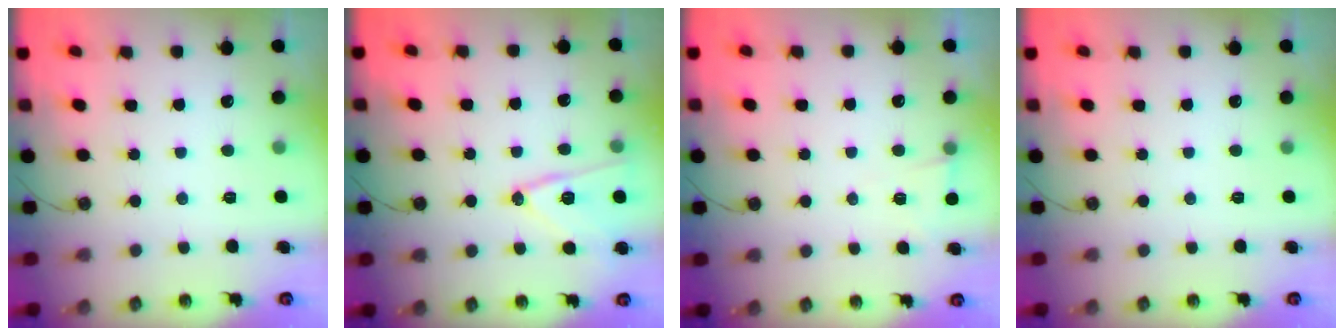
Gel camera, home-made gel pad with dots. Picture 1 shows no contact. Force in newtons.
{"total": 13.2, "press": 13.1, "slide": 1.4}
{"total": 3.5, "press": 2.9, "slide": 2.1}
{"total": 0.0}